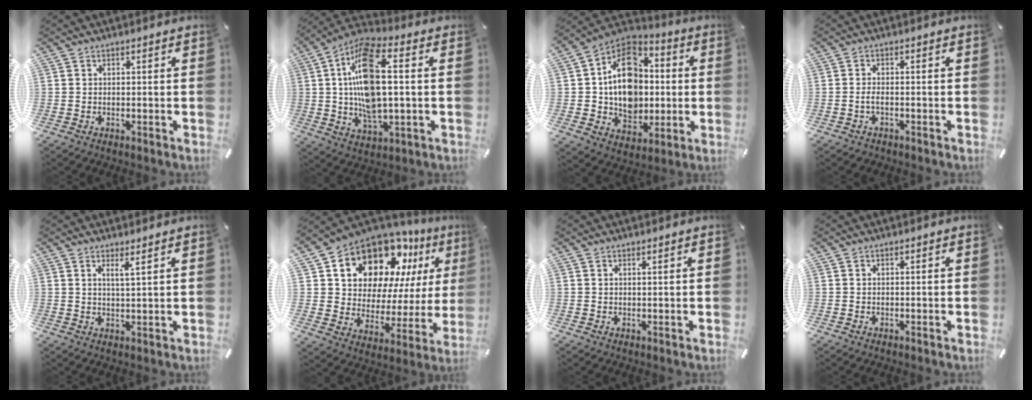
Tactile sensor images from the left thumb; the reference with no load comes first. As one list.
[{"total": 17.0, "force": [1.7, 7.5, 15.2], "torque": [-0.312, -0.004, 0.024]}, {"total": 16.2, "force": [0.0, 13.6, 8.8], "torque": [-0.143, 0.005, 0.005]}, {"total": 1.7, "force": [-0.7, 0.6, 1.4], "torque": [-0.033, -0.001, -0.015]}, {"total": 3.1, "force": [2.4, -0.4, 2.0], "torque": [-0.045, -0.011, 0.041]}, {"total": 15.7, "force": [11.1, 9.3, 6.0], "torque": [-0.106, -0.091, 0.197]}, {"total": 0.8, "force": [0.7, -0.1, 0.4], "torque": [-0.008, -0.003, 0.012]}, {"total": 0.0}]